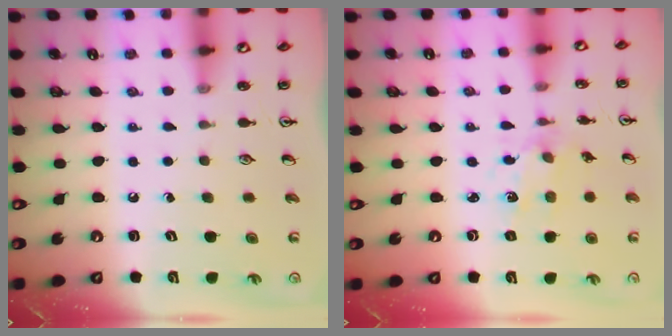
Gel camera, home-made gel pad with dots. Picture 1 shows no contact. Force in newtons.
{"total": 2.0, "press": 1.9, "slide": 0.4}